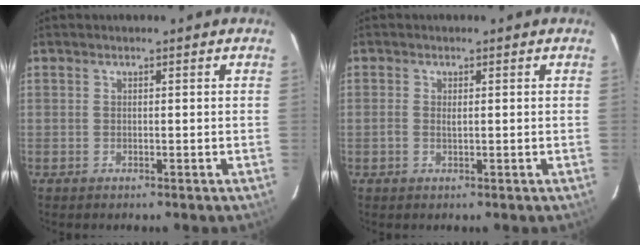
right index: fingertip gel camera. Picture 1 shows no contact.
{"total": 1.1, "force": [0.0, 0.5, 1.0], "torque": [-0.021, 0.000, -0.001]}